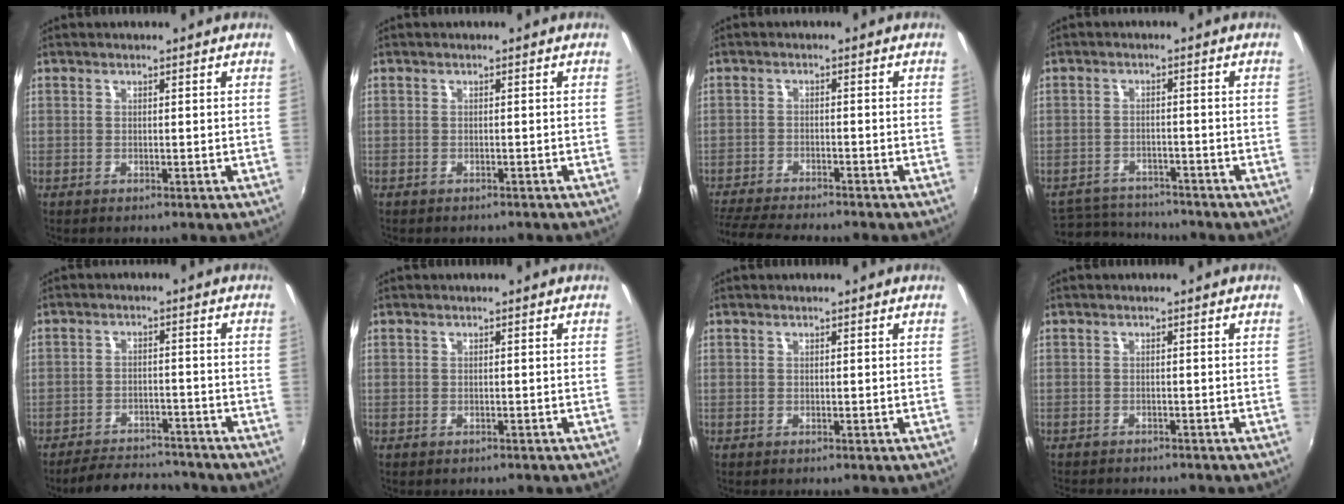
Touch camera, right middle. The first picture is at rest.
{"total": 1.4, "force": [-1.3, 0.4, 0.4], "torque": [-0.012, -0.005, -0.015]}
{"total": 10.4, "force": [-9.5, 0.9, 4.2], "torque": [-0.109, -0.021, -0.158]}
{"total": 8.9, "force": [-8.4, 2.1, 1.8], "torque": [-0.055, 0.005, -0.133]}
{"total": 11.1, "force": [-10.1, 3.4, 3.4], "torque": [-0.086, 0.010, -0.137]}
{"total": 0.5, "force": [-0.5, 0.2, 0.2], "torque": [-0.004, 0.000, -0.004]}
{"total": 0.0}
{"total": 4.8, "force": [-4.4, 1.0, 1.5], "torque": [-0.039, -0.015, -0.066]}